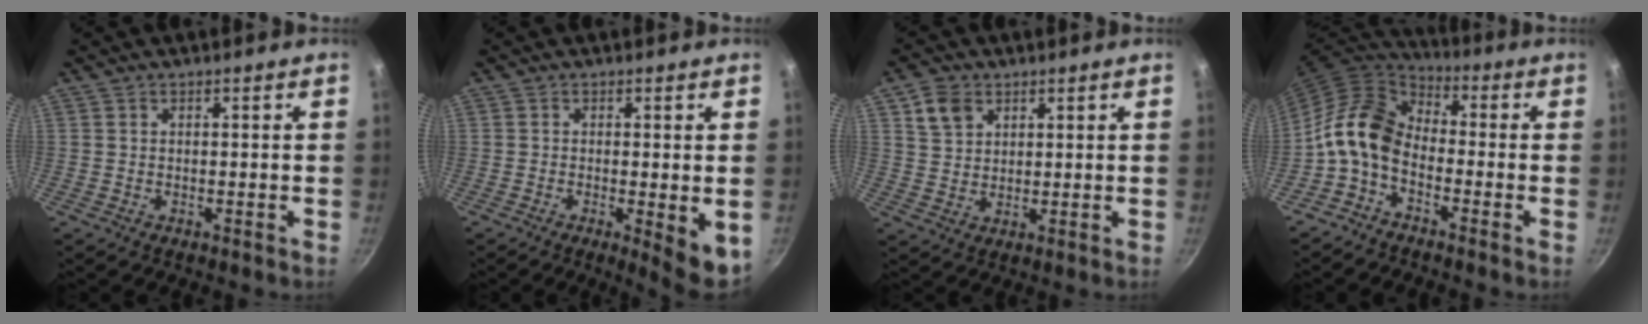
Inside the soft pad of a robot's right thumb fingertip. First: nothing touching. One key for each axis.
{"total": 6.4, "fx": -1.2, "fy": 1.7, "fz": 6.1, "tx": -0.075, "ty": -0.011, "tz": -0.011}
{"total": 5.9, "fx": 2.9, "fy": 4.4, "fz": 2.6, "tx": -0.032, "ty": -0.004, "tz": 0.058}
{"total": 11.4, "fx": -3.1, "fy": 7.6, "fz": 7.9, "tx": -0.138, "ty": 0.049, "tz": -0.082}